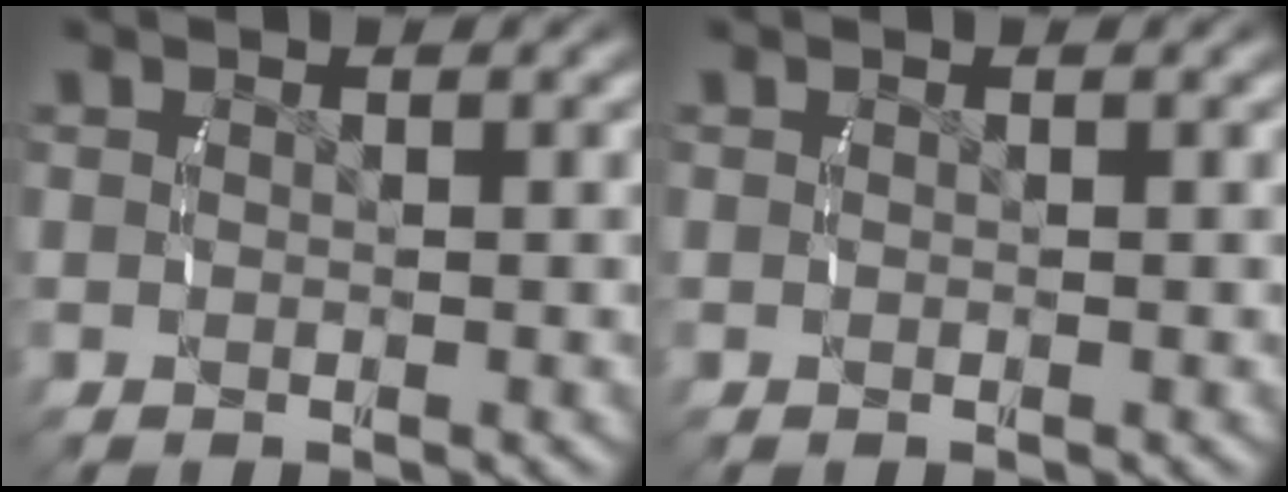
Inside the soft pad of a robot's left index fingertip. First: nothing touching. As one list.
[{"total": 0.0}]